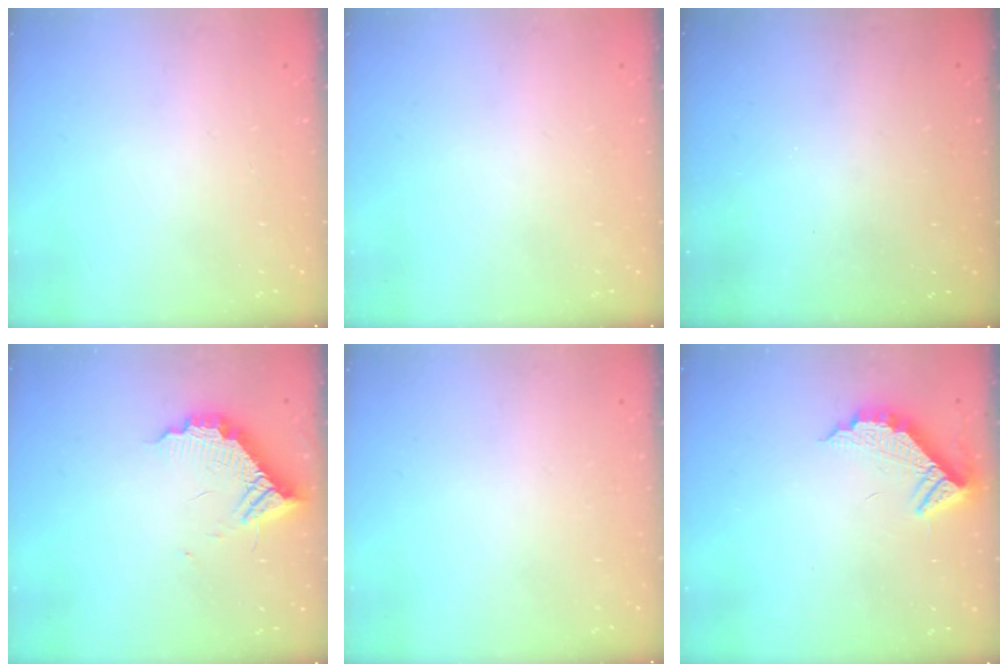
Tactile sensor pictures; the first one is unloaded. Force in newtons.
{"total": 0.0}
{"total": 2.9, "press": 2.7, "slide": 0.8}
{"total": 11.9, "press": 11.8, "slide": 0.8}
{"total": 0.0}
{"total": 9.6, "press": 9.6, "slide": 0.4}